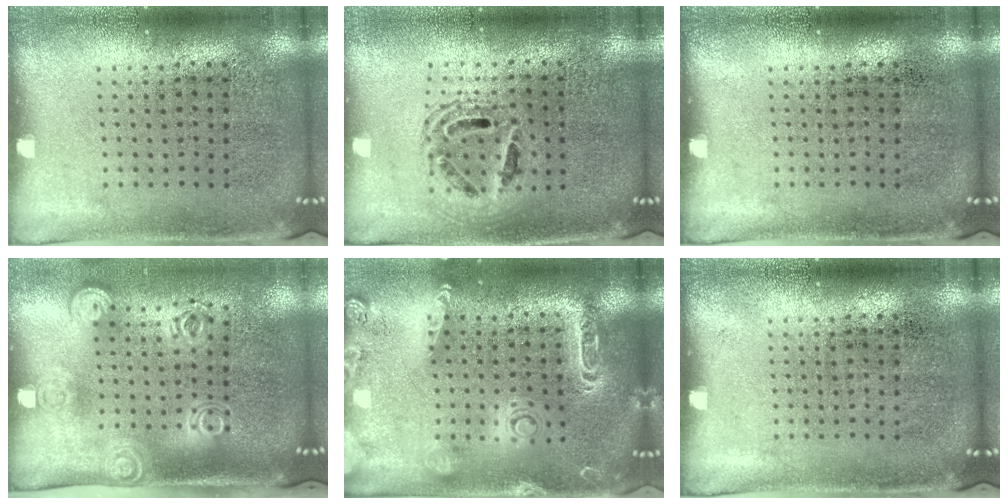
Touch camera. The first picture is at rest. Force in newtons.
{"total": 1.5, "press": 1.3, "slide": 0.8}
{"total": 0.0}
{"total": 1.9, "press": 1.4, "slide": 1.3}
{"total": 2.0, "press": 1.9, "slide": 0.7}
{"total": 0.0}